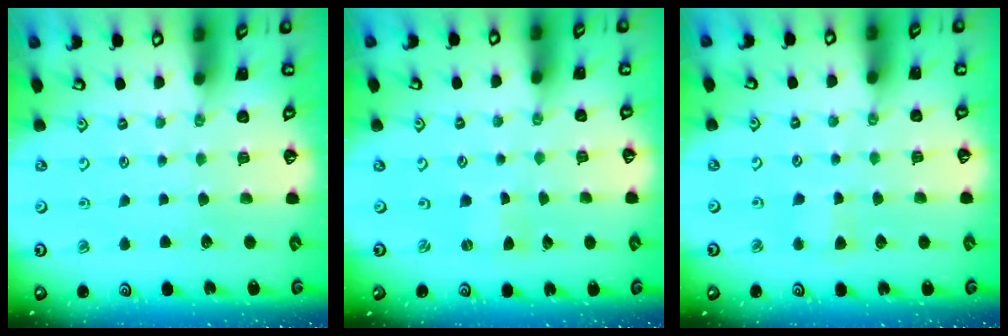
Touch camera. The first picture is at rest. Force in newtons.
{"total": 0.0}
{"total": 2.6, "press": 2.5, "slide": 0.6}